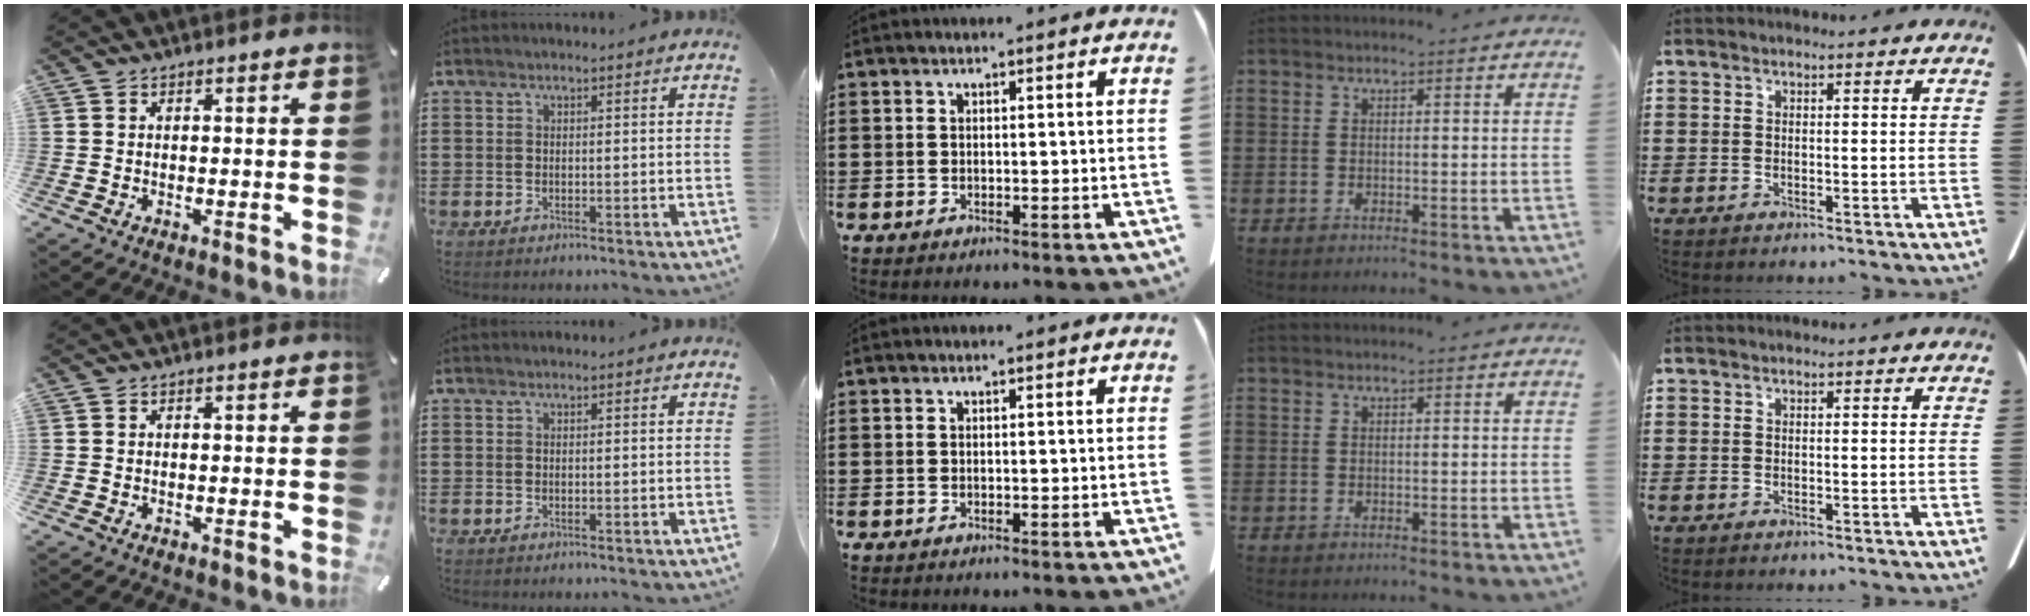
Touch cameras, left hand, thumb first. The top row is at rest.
{}